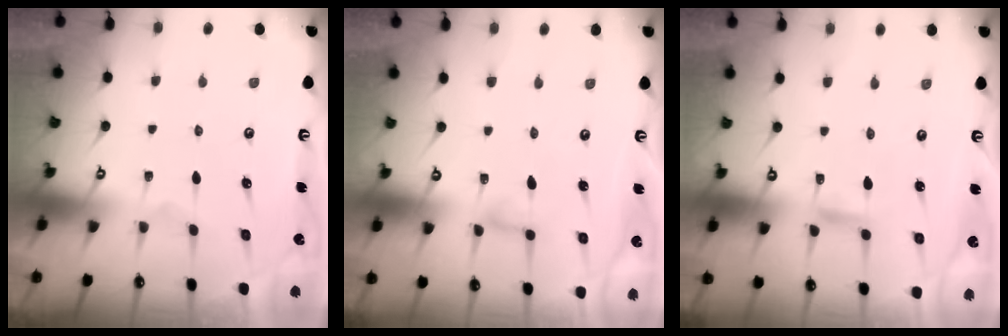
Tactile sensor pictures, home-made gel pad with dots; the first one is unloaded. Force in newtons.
{"total": 2.9, "press": 2.9, "slide": 0.3}
{"total": 2.4, "press": 2.4, "slide": 0.1}